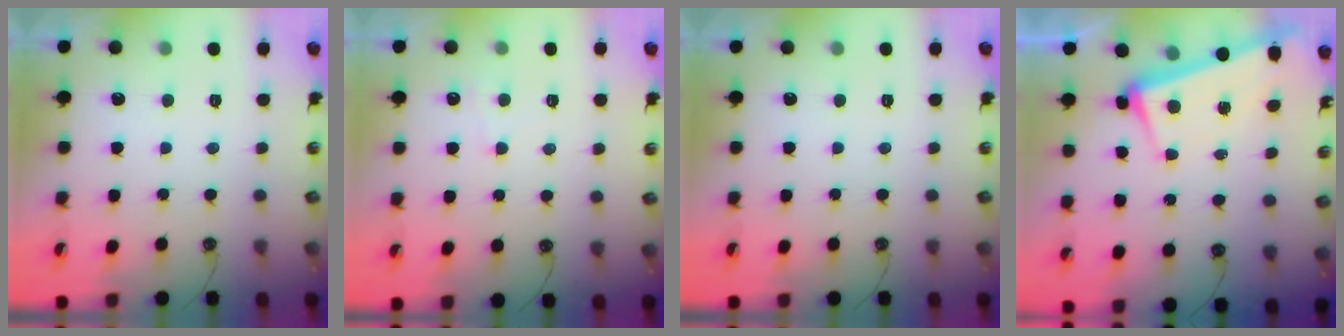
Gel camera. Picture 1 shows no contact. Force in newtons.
{"total": 4.0, "press": 4.0, "slide": 0.4}
{"total": 0.0}
{"total": 4.1, "press": 4.0, "slide": 1.2}